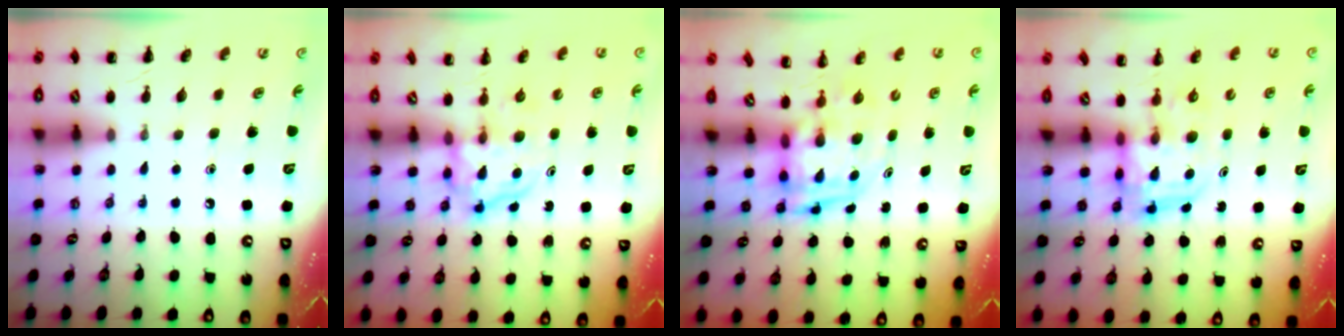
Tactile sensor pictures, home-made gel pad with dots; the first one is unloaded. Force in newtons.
{"total": 3.9, "press": 3.9, "slide": 0.4}
{"total": 3.3, "press": 3.2, "slide": 0.7}
{"total": 4.6, "press": 4.5, "slide": 1.0}